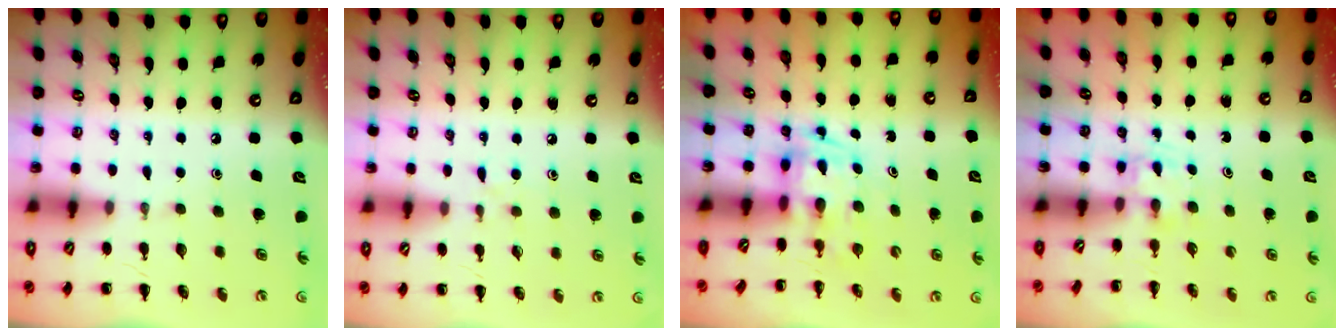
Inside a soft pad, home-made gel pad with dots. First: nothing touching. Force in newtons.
{"total": 5.3, "press": 4.9, "slide": 2.0}
{"total": 2.8, "press": 2.7, "slide": 0.7}
{"total": 1.7, "press": 1.4, "slide": 0.9}